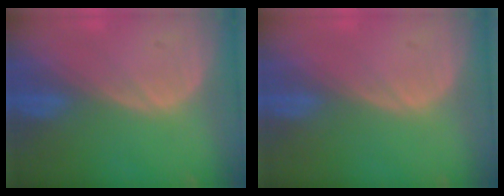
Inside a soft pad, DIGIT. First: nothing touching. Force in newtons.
{"total": 0.0}